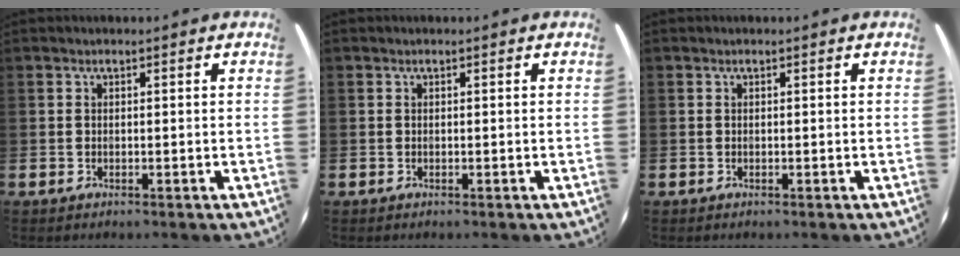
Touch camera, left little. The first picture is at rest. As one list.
[{"total": 0.0}, {"total": 0.0}]